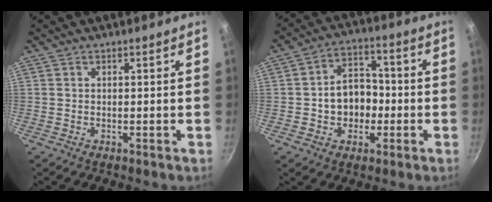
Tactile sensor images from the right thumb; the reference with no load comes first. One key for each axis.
{"total": 10.0, "fx": -1.4, "fy": 7.8, "fz": 6.1, "tx": -0.056, "ty": 0.024, "tz": -0.027}